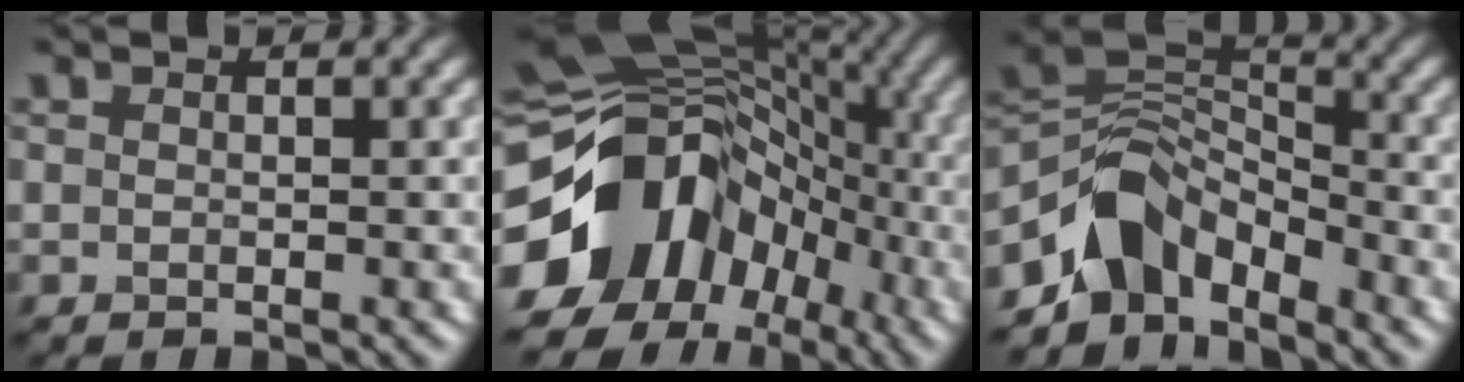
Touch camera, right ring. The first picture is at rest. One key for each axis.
{"total": 14.5, "fx": -4.5, "fy": 11.2, "fz": 8.0, "tx": -0.142, "ty": -0.014, "tz": -0.086}
{"total": 6.0, "fx": -4.1, "fy": 3.5, "fz": 2.5, "tx": -0.027, "ty": 0.003, "tz": -0.087}